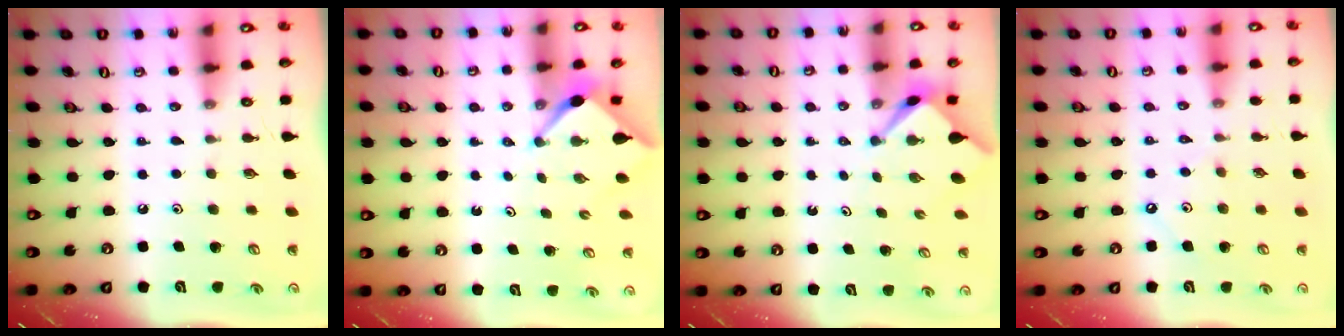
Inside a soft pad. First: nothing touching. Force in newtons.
{"total": 2.4, "press": 2.4, "slide": 0.1}
{"total": 2.7, "press": 2.7, "slide": 0.3}
{"total": 5.2, "press": 5.1, "slide": 0.9}